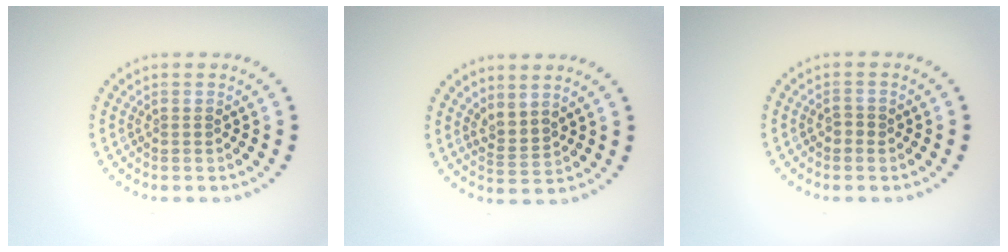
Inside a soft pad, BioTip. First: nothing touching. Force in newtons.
{"total": 2.1, "press": 1.3, "slide": 1.6}
{"total": 1.0, "press": 0.9, "slide": 0.3}